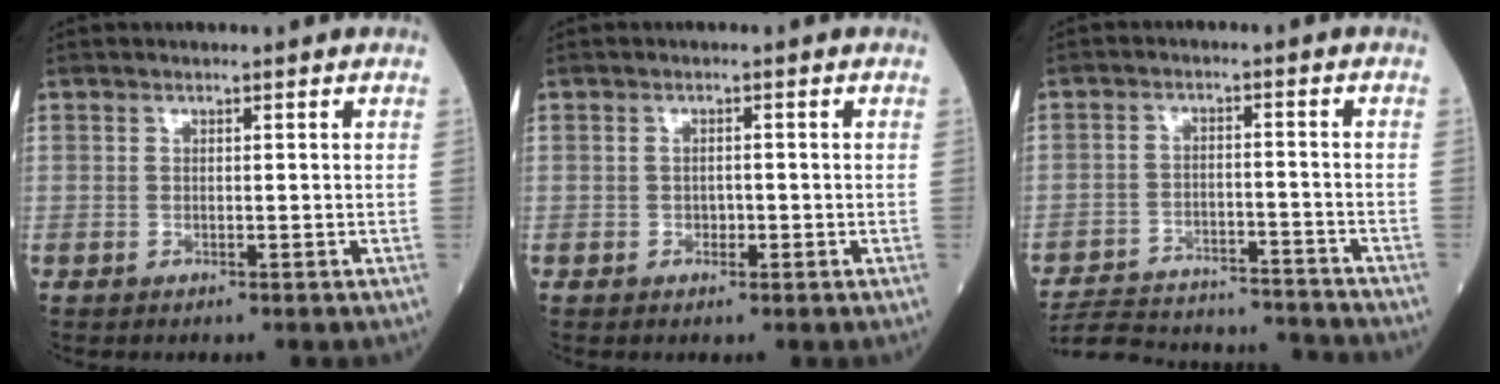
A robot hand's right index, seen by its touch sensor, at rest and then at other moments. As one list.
[{"total": 1.1, "force": [-0.3, 0.8, 0.7], "torque": [-0.011, 0.003, -0.001]}, {"total": 17.4, "force": [-16.7, 2.3, 4.2], "torque": [-0.090, 0.002, -0.237]}]